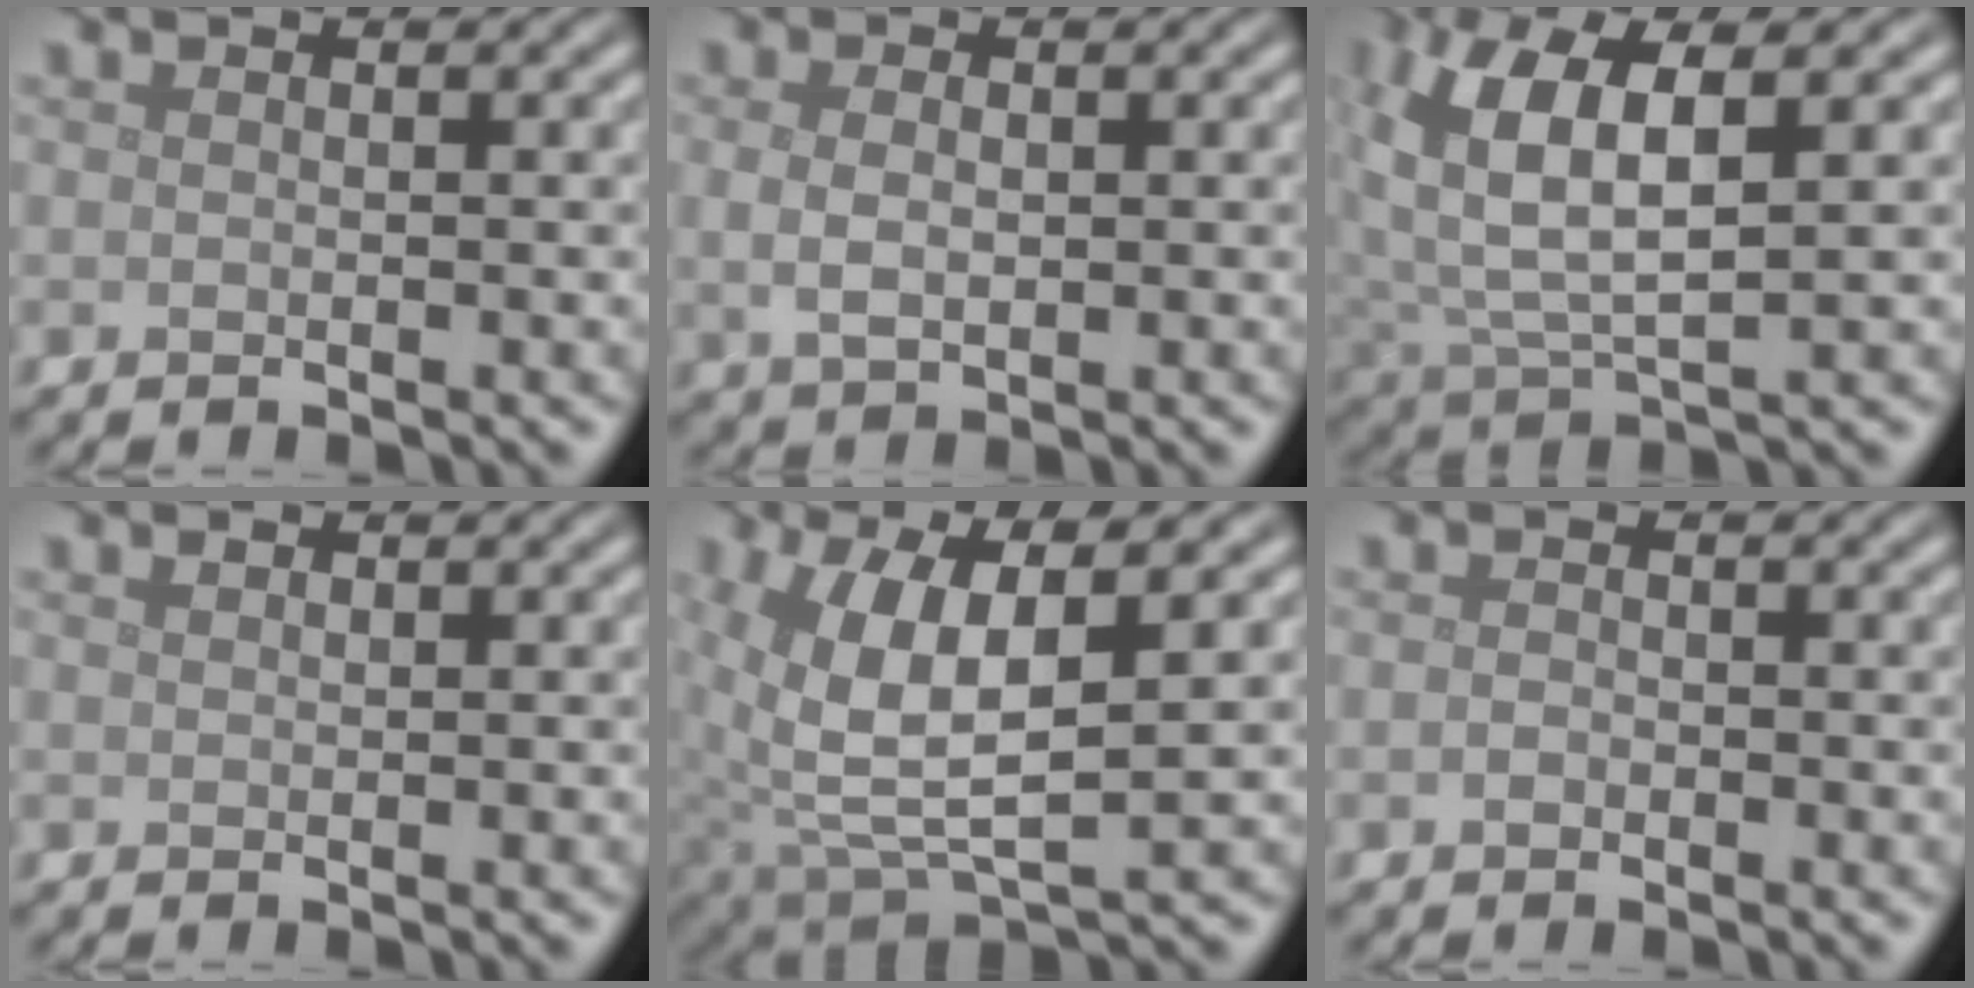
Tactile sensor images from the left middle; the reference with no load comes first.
{"total": 2.2, "force": [0.1, 1.4, 1.7], "torque": [-0.041, -0.001, 0.005]}
{"total": 7.7, "force": [2.3, 3.2, 6.6], "torque": [-0.149, 0.008, 0.040]}
{"total": 0.5, "force": [0.4, 0.3, 0.2], "torque": [-0.005, -0.001, 0.007]}
{"total": 8.0, "force": [2.1, 3.5, 6.8], "torque": [-0.158, -0.007, 0.043]}
{"total": 0.7, "force": [-0.3, 0.5, 0.4], "torque": [-0.009, -0.001, -0.007]}